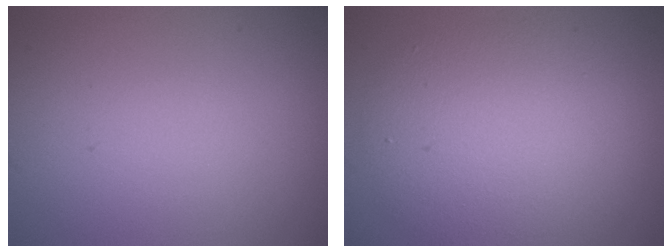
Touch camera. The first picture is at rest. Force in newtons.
{"total": 6.4, "press": 6.4, "slide": 0.5}